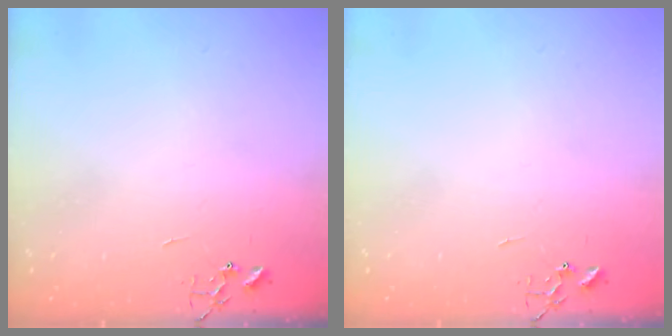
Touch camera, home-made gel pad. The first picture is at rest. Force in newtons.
{"total": 0.0}